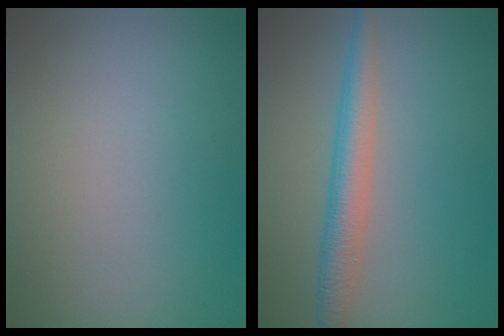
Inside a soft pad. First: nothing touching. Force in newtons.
{"total": 3.4, "press": 3.4, "slide": 0.1}